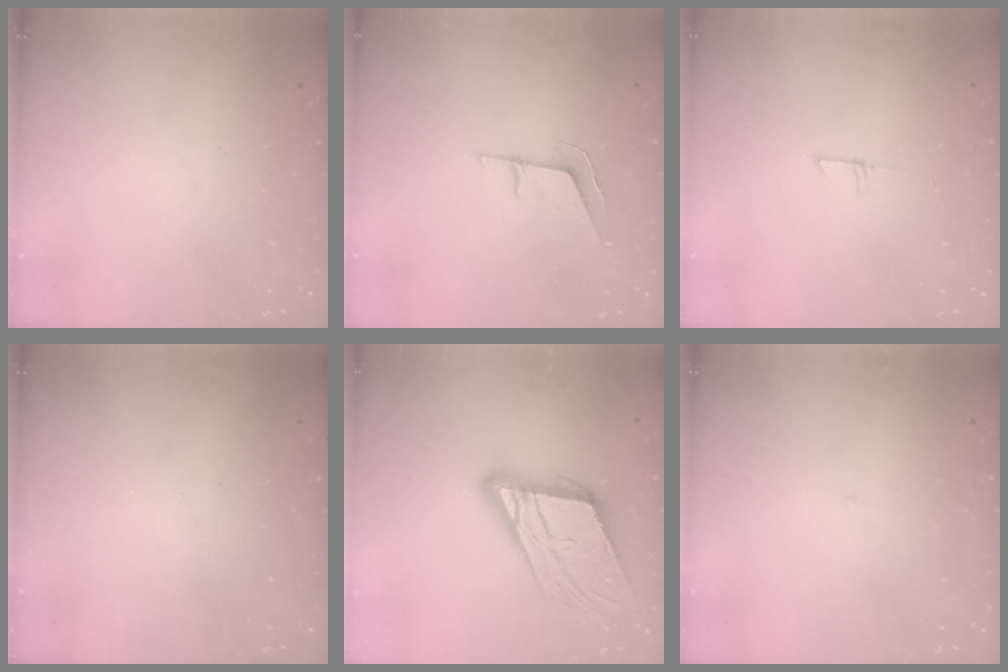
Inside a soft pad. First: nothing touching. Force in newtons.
{"total": 6.1, "press": 6.1, "slide": 0.0}
{"total": 5.1, "press": 5.1, "slide": 0.4}
{"total": 0.0}
{"total": 18.4, "press": 18.1, "slide": 2.9}
{"total": 2.0, "press": 2.0, "slide": 0.2}